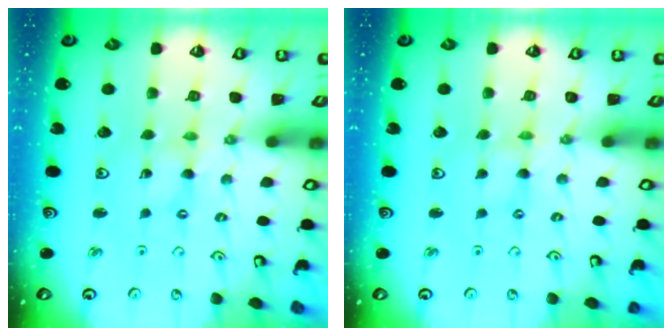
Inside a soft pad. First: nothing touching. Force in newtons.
{"total": 0.0}